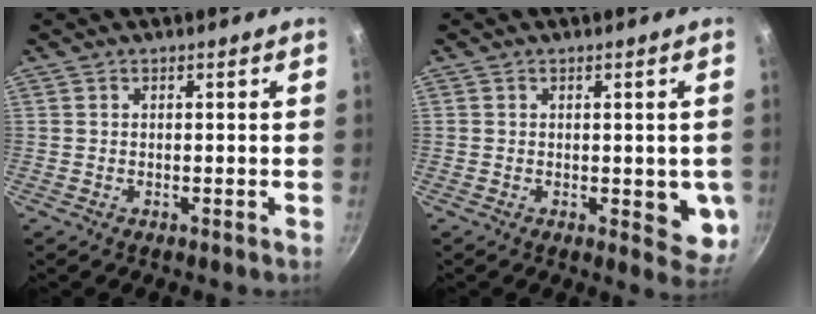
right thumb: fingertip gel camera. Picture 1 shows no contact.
{"total": 6.4, "force": [-0.5, 3.4, 5.4], "torque": [-0.042, -0.013, -0.006]}